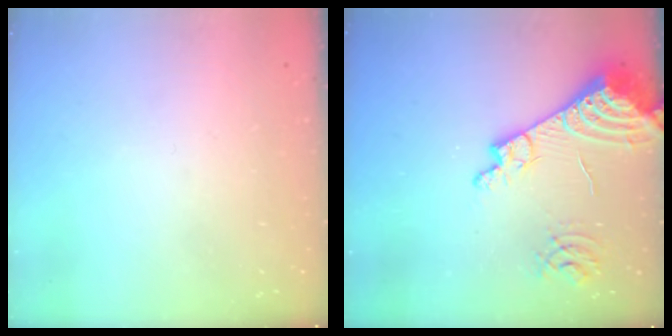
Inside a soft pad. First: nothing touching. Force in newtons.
{"total": 14.2, "press": 14.1, "slide": 1.9}